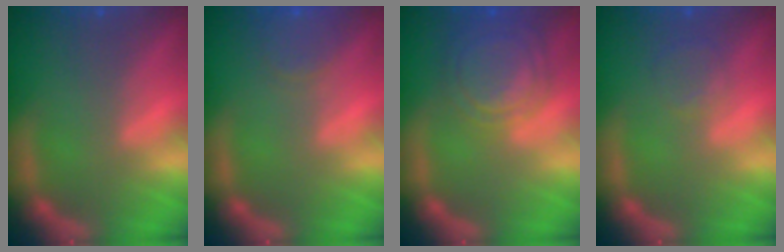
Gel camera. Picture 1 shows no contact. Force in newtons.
{"total": 3.0}
{"total": 7.0}
{"total": 2.0}